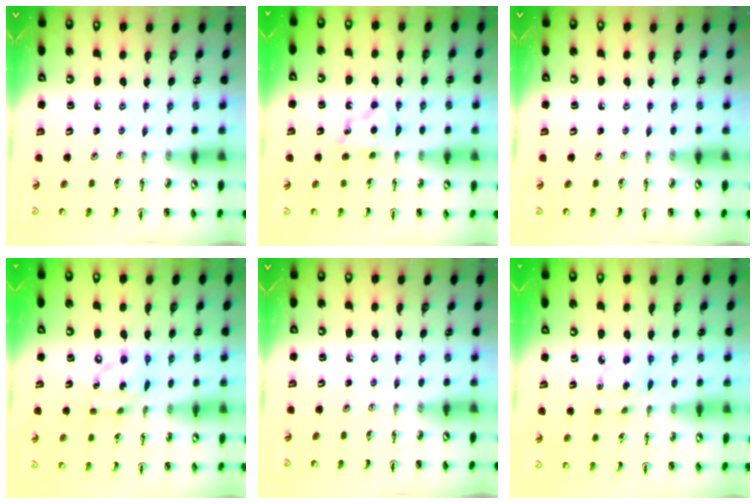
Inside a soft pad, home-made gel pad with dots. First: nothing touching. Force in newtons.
{"total": 4.8, "press": 4.8, "slide": 0.6}
{"total": 0.0}
{"total": 10.7, "press": 10.7, "slide": 0.5}
{"total": 0.0}
{"total": 2.2, "press": 2.2, "slide": 0.2}